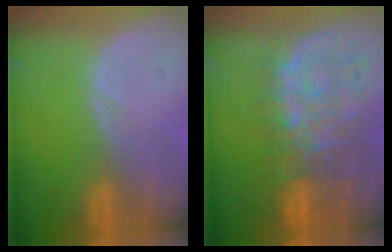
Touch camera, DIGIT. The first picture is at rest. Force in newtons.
{"total": 10.4, "press": 9.4, "slide": 4.6}